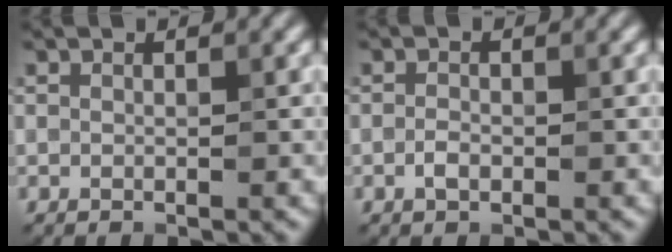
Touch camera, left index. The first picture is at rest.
{"total": 1.2, "force": [-0.5, 0.7, 0.9], "torque": [-0.016, 0.001, -0.012]}